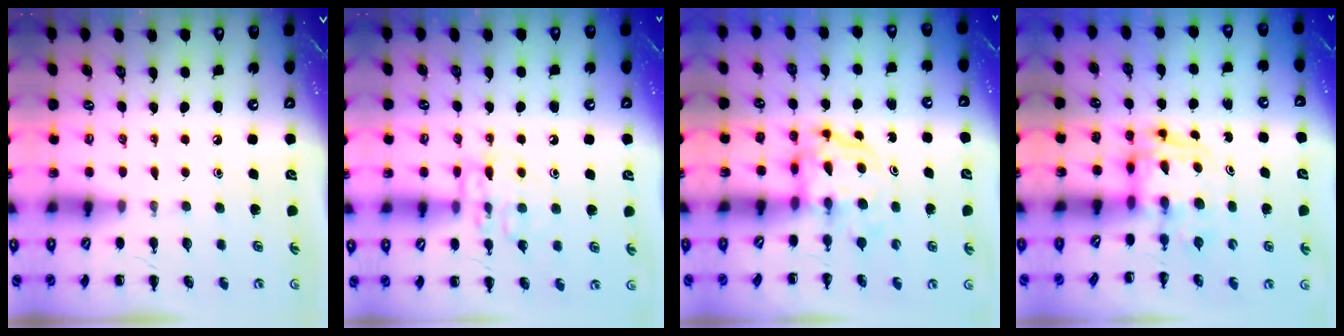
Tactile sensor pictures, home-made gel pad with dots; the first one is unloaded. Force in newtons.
{"total": 10.0, "press": 10.0, "slide": 0.6}
{"total": 4.0, "press": 4.0, "slide": 0.3}
{"total": 2.6, "press": 2.6, "slide": 0.2}